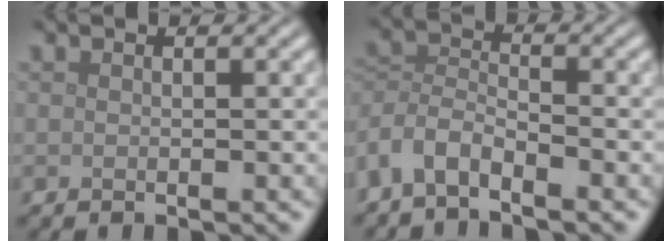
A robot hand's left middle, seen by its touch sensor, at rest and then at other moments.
{"total": 3.9, "force": [-3.0, 1.6, 2.0], "torque": [-0.042, -0.001, -0.071]}